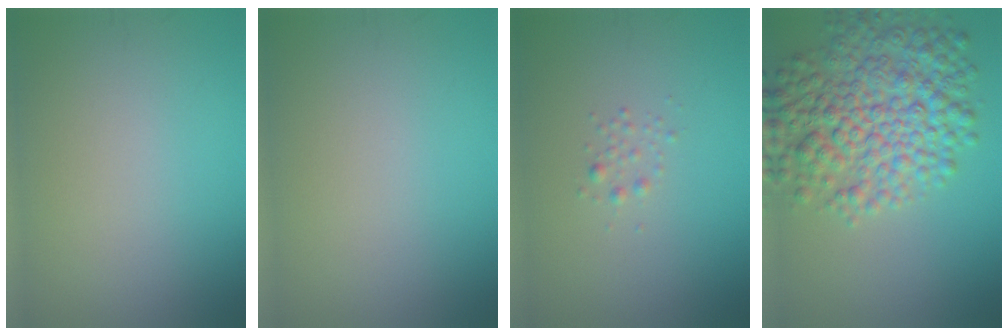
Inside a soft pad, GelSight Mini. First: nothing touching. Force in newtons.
{"total": 0.0}
{"total": 0.8, "press": 0.8, "slide": 0.0}
{"total": 8.8, "press": 8.8, "slide": 0.3}